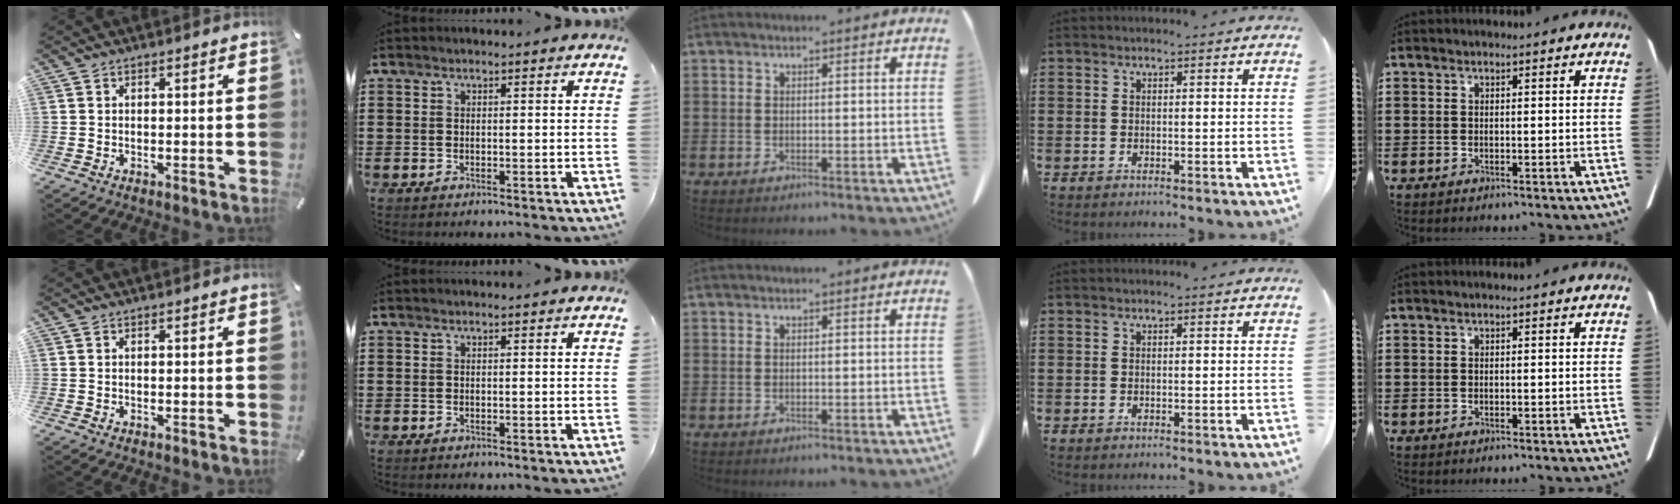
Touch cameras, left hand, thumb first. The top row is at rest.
{}